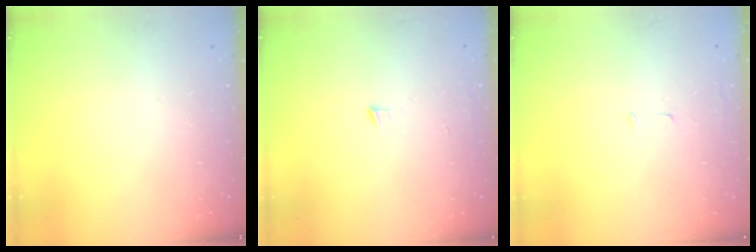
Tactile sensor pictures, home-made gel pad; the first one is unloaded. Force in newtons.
{"total": 3.2, "press": 3.2, "slide": 0.4}
{"total": 3.7, "press": 3.7, "slide": 0.3}